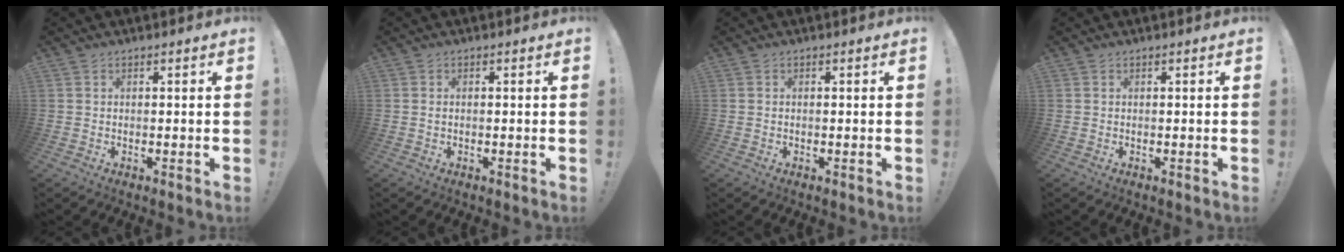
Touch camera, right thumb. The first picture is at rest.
{"total": 0.5, "force": [0.0, 0.2, 0.5], "torque": [-0.012, 0.002, 0.001]}
{"total": 0.0}
{"total": 0.0}